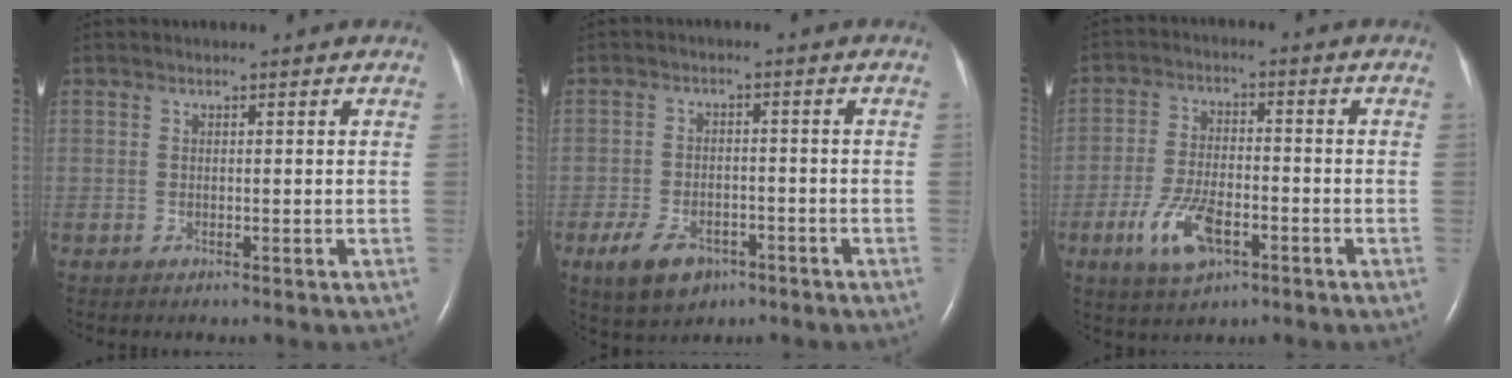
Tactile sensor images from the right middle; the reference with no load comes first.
{"total": 6.9, "force": [-3.9, 4.0, 3.9], "torque": [-0.084, -0.003, -0.058]}
{"total": 8.3, "force": [-3.8, 3.4, 6.5], "torque": [-0.141, -0.005, -0.067]}